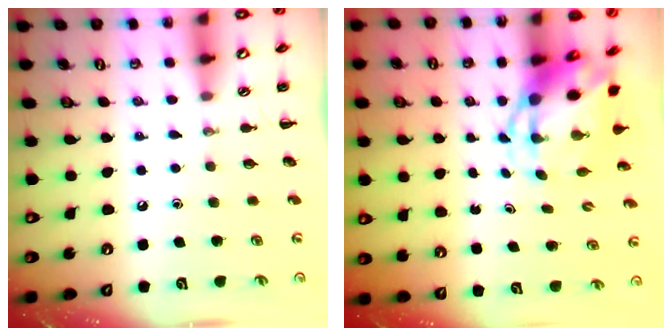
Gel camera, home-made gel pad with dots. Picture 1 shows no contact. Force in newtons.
{"total": 4.6, "press": 4.5, "slide": 1.2}